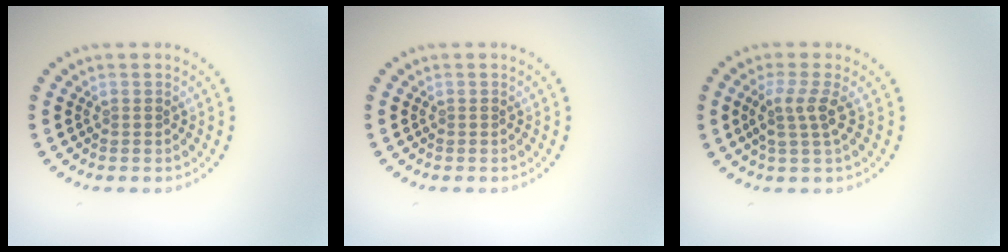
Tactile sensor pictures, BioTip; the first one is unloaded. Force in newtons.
{"total": 0.0}
{"total": 2.5, "press": 1.9, "slide": 1.6}